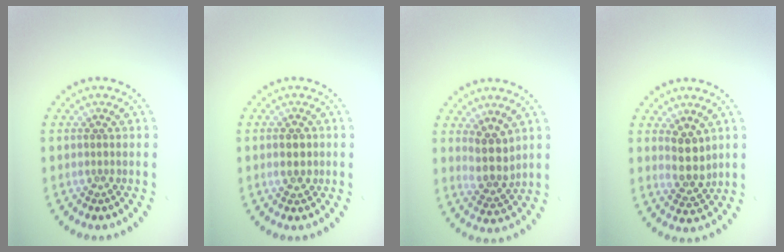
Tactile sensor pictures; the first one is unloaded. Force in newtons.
{"total": 1.8, "press": 1.8, "slide": 0.2}
{"total": 3.0, "press": 2.6, "slide": 1.6}
{"total": 2.8, "press": 2.4, "slide": 1.5}